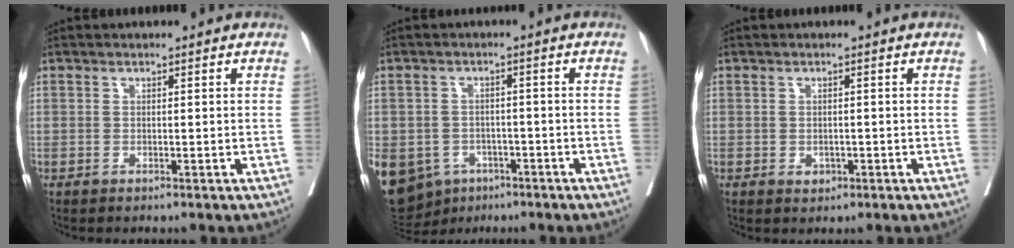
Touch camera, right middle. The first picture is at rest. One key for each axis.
{"total": 18.0, "fx": -8.1, "fy": 14.4, "fz": 7.1, "tx": -0.218, "ty": -0.001, "tz": -0.106}
{"total": 1.5, "fx": -0.6, "fy": 1.2, "fz": 0.8, "tx": -0.010, "ty": 0.002, "tz": -0.003}